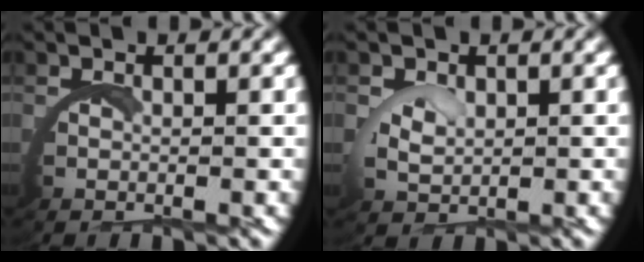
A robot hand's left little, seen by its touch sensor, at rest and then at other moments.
{"total": 1.7, "force": [1.1, 0.7, 1.0], "torque": [-0.033, -0.007, 0.027]}